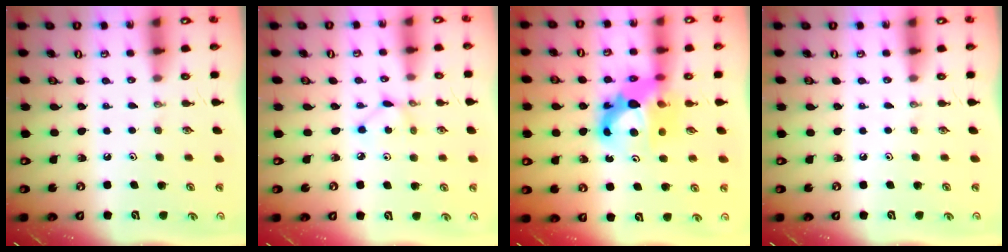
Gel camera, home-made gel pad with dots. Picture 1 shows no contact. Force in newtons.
{"total": 2.4, "press": 2.4, "slide": 0.1}
{"total": 12.1, "press": 12.1, "slide": 1.3}
{"total": 0.0}